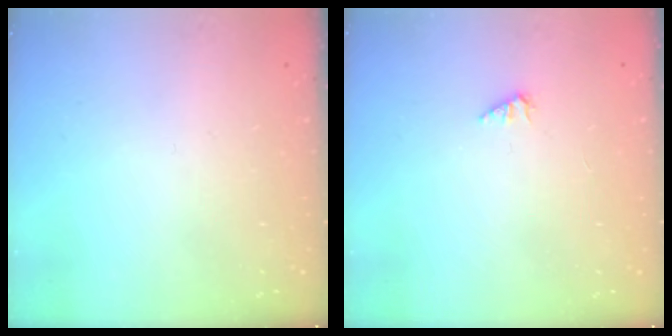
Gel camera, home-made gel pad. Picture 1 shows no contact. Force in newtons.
{"total": 1.1, "press": 1.1, "slide": 0.1}